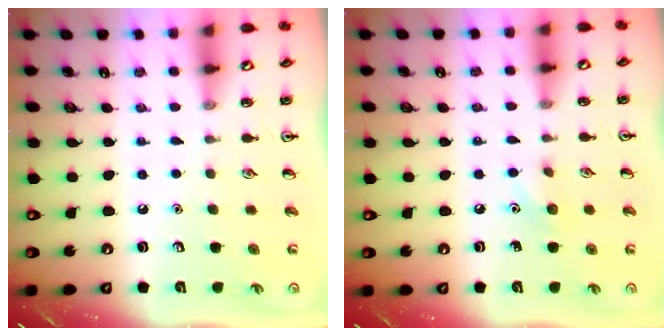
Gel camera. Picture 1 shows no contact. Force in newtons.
{"total": 5.9, "press": 5.6, "slide": 1.9}